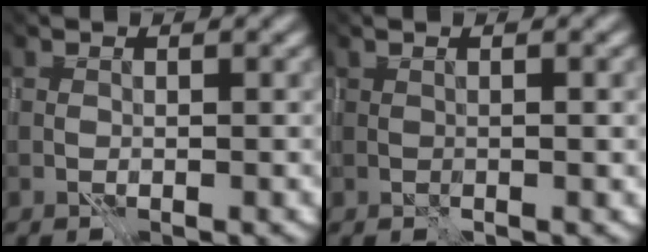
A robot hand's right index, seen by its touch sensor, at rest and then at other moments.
{"total": 0.5, "force": [0.4, 0.0, 0.3], "torque": [-0.002, -0.003, 0.005]}